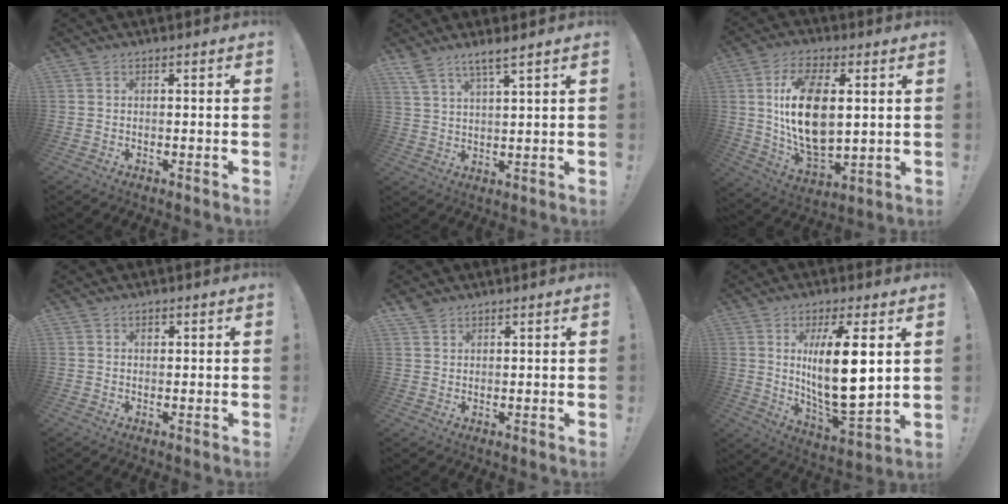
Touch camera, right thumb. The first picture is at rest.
{"total": 5.9, "force": [4.8, 1.3, 3.1], "torque": [-0.069, -0.018, 0.090]}
{"total": 18.2, "force": [3.6, 9.8, 14.9], "torque": [-0.286, -0.011, 0.060]}
{"total": 0.8, "force": [0.4, 0.7, 0.1], "torque": [0.012, -0.005, 0.005]}
{"total": 3.1, "force": [2.4, 1.8, 0.6], "torque": [-0.003, -0.016, 0.043]}
{"total": 16.8, "force": [3.9, 5.0, 15.6], "torque": [-0.283, -0.032, 0.048]}